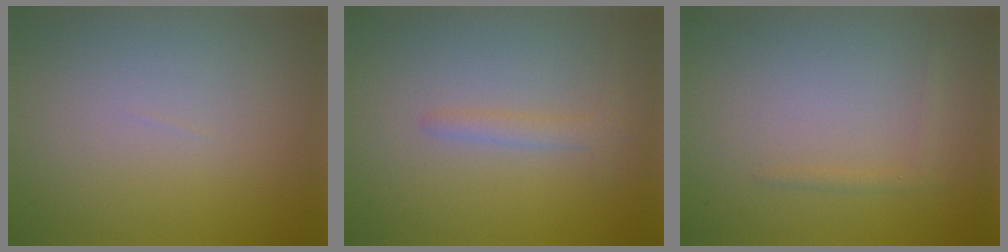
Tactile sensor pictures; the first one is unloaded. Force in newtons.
{"total": 1.5, "press": 1.5, "slide": 0.1}
{"total": 1.1, "press": 1.1, "slide": 0.1}